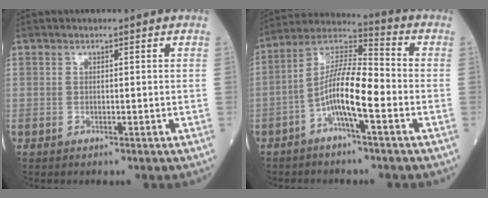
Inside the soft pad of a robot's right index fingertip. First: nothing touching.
{"total": 10.6, "force": [-3.4, 1.9, 9.9], "torque": [-0.193, 0.021, -0.066]}